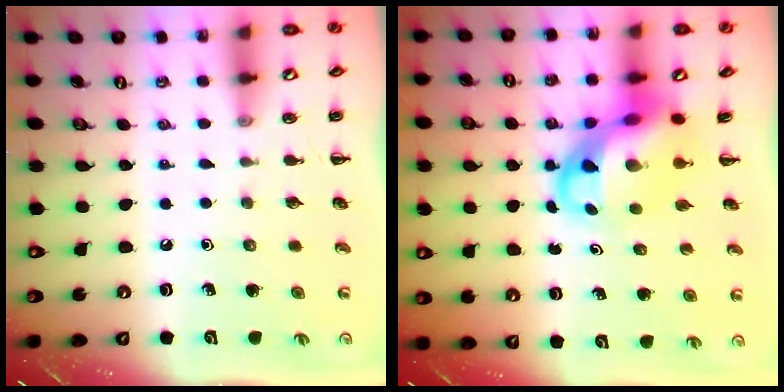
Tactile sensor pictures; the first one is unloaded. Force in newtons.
{"total": 8.7, "press": 8.4, "slide": 2.3}